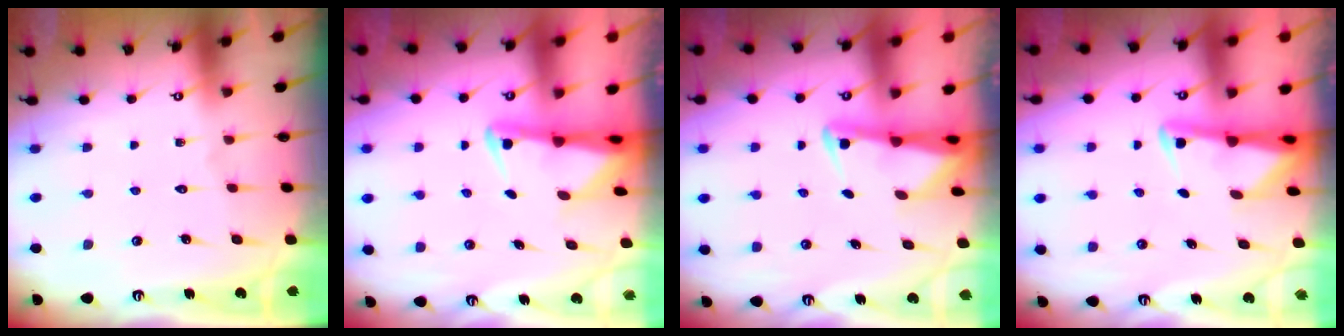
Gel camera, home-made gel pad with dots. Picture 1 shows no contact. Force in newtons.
{"total": 2.6, "press": 2.5, "slide": 0.5}
{"total": 2.4, "press": 2.3, "slide": 0.4}
{"total": 3.6, "press": 3.6, "slide": 0.5}